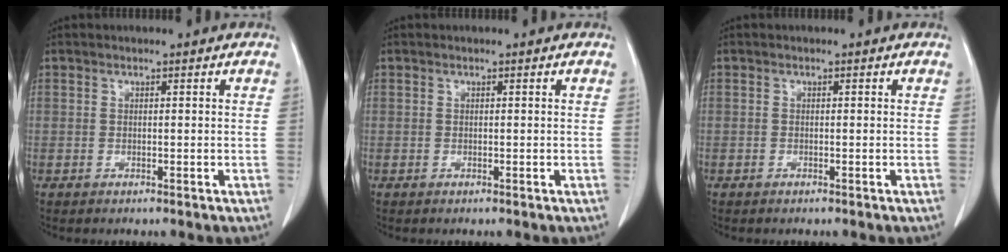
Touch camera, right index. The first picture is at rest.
{"total": 0.0}
{"total": 0.0}